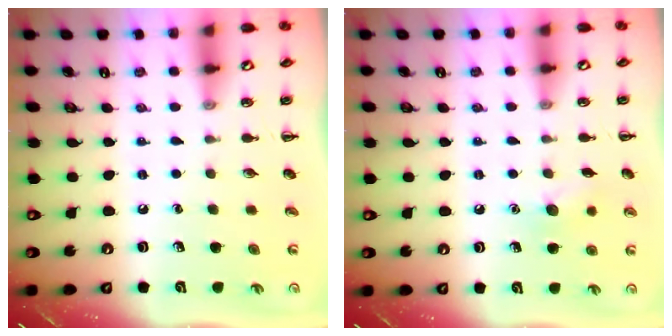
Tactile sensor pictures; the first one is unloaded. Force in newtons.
{"total": 7.3, "press": 7.1, "slide": 1.6}